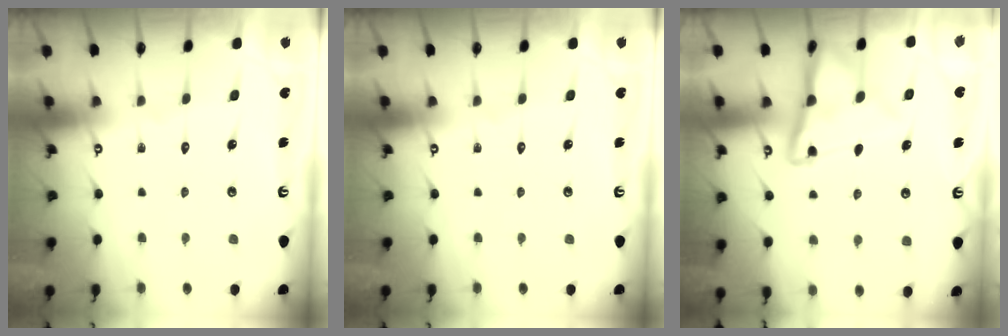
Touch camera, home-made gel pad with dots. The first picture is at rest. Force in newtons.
{"total": 0.0}
{"total": 11.1, "press": 11.1, "slide": 1.0}